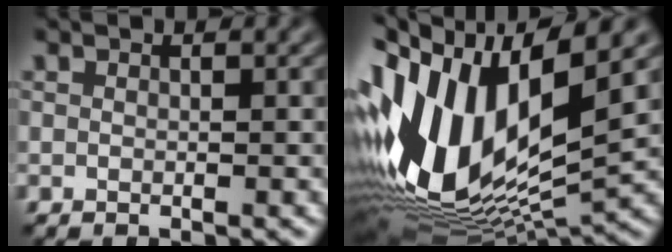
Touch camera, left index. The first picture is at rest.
{"total": 16.2, "force": [0.0, 8.2, 14.0], "torque": [-0.297, 0.002, -0.002]}